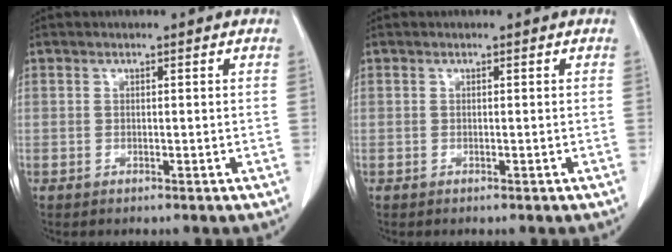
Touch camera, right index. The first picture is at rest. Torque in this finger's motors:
{"motor_torque": [-0.13, 0.17, -0.20, -0.09]}